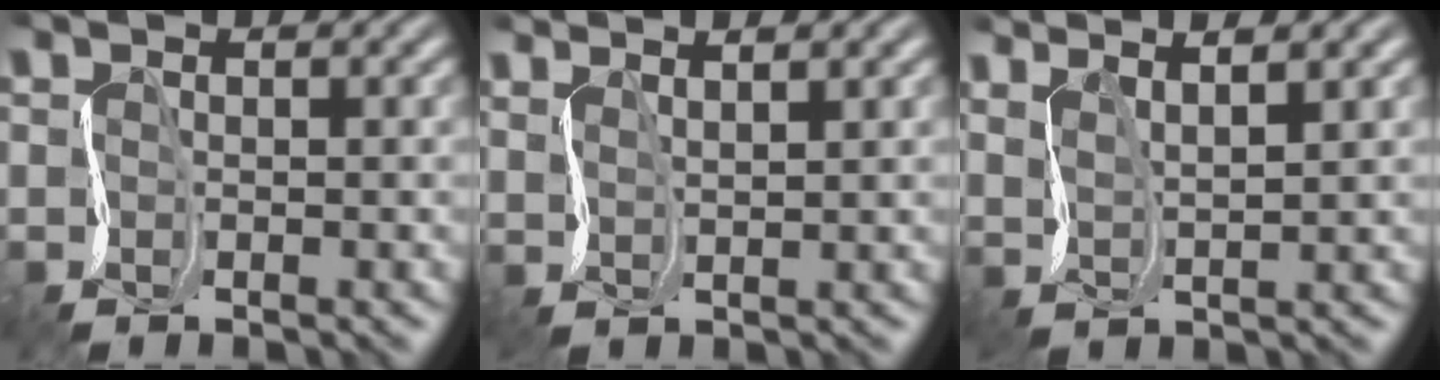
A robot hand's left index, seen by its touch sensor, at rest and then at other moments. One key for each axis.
{"total": 2.7, "fx": 2.5, "fy": 0.5, "fz": 0.7, "tx": -0.004, "ty": 0.019, "tz": 0.028}
{"total": 4.0, "fx": 3.6, "fy": 0.4, "fz": 1.6, "tx": -0.032, "ty": 0.022, "tz": 0.046}